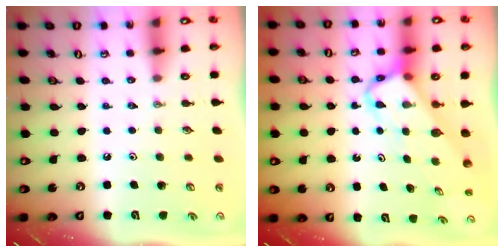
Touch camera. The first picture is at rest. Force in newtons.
{"total": 4.5, "press": 4.5, "slide": 0.3}